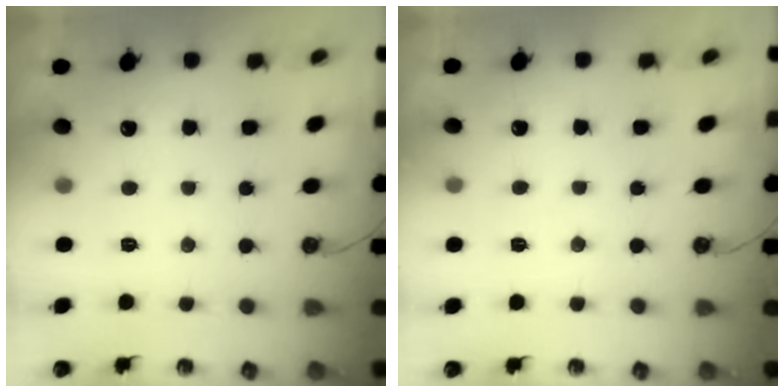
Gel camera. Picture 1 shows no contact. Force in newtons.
{"total": 2.1, "press": 2.1, "slide": 0.4}